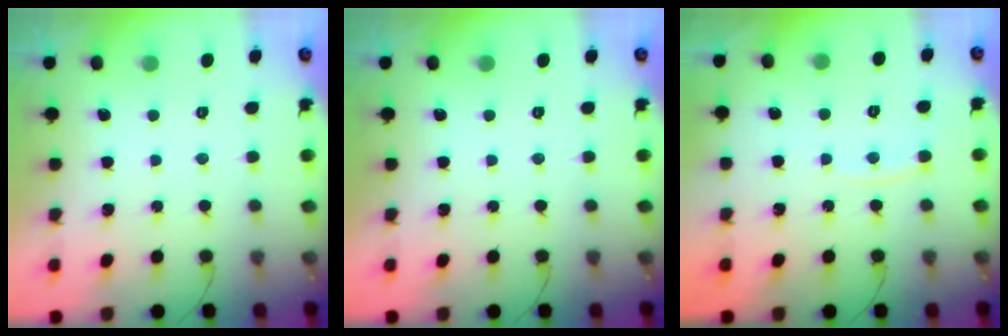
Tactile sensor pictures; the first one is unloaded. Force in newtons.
{"total": 0.0}
{"total": 3.6, "press": 3.6, "slide": 0.5}